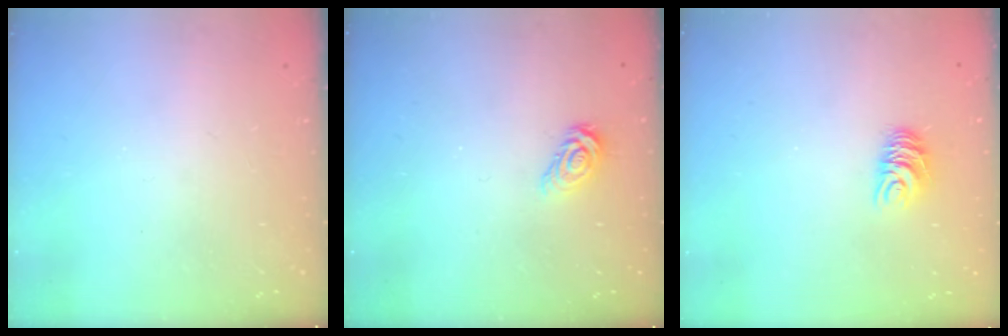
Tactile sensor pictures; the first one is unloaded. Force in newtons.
{"total": 5.1, "press": 5.1, "slide": 0.4}
{"total": 7.3, "press": 7.3, "slide": 0.4}